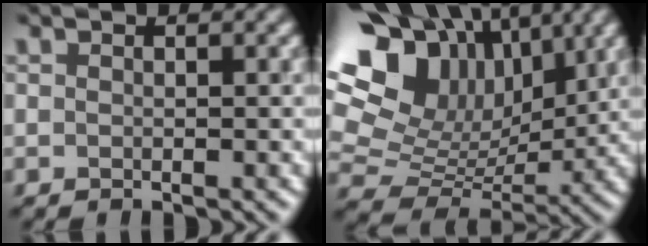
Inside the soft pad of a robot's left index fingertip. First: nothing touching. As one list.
[{"total": 15.4, "force": [7.2, 10.3, 9.0], "torque": [-0.195, 0.046, 0.135]}]